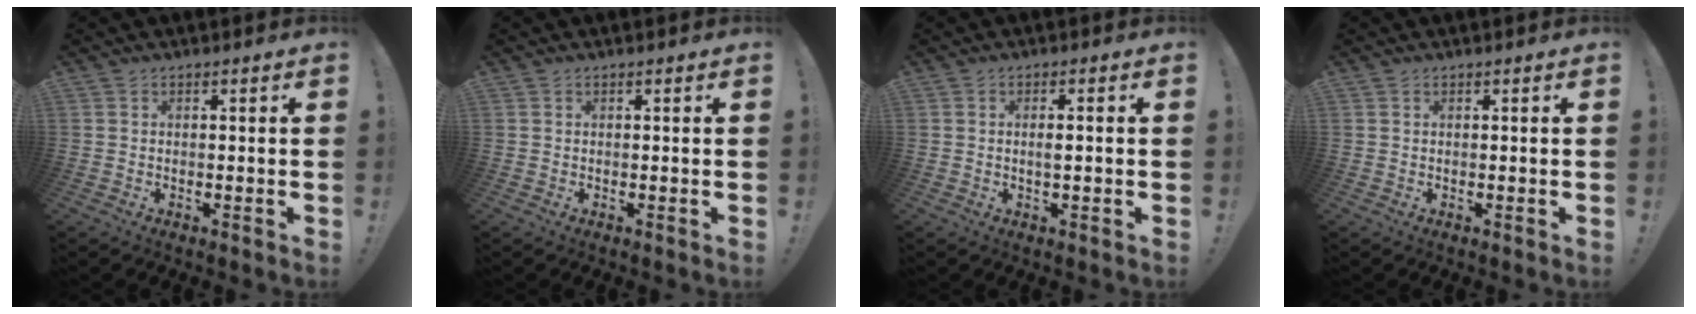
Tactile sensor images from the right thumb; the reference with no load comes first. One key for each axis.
{"total": 0.0}
{"total": 2.2, "fx": -0.2, "fy": 0.3, "fz": 2.1, "tx": -0.036, "ty": -0.001, "tz": -0.006}
{"total": 0.0}